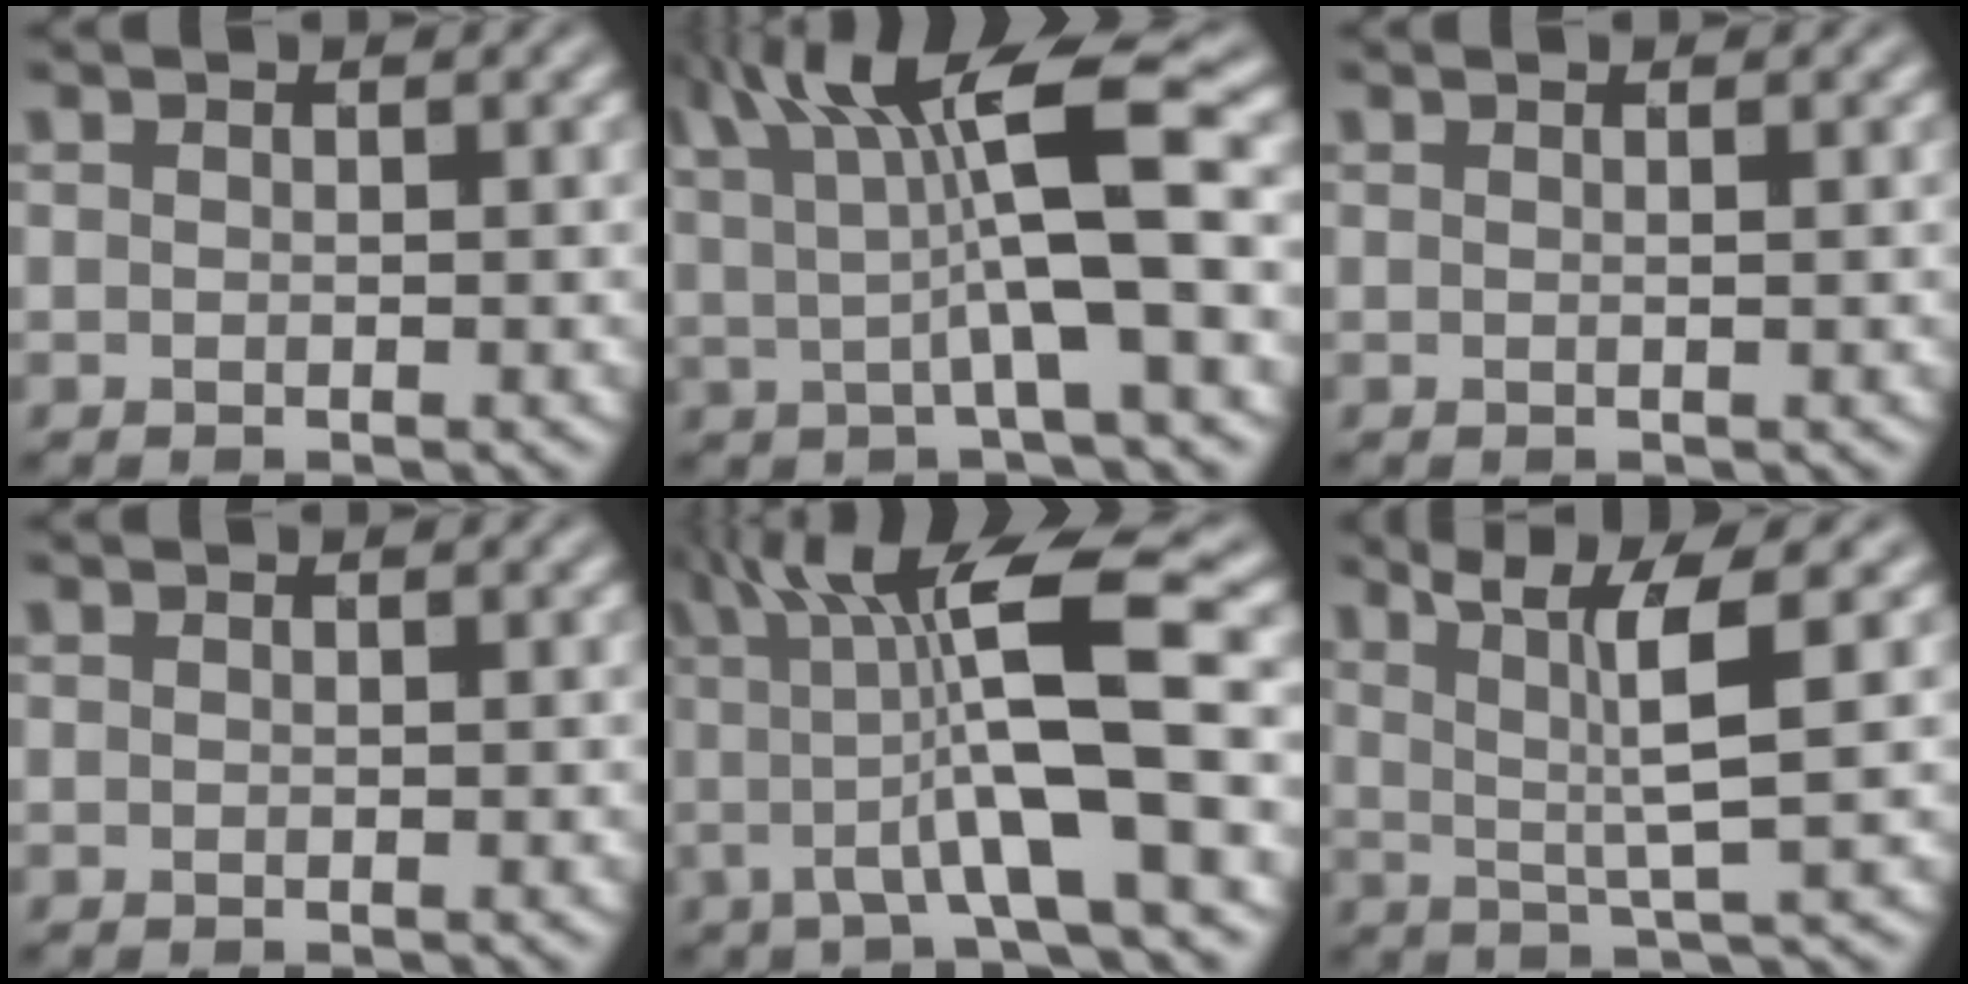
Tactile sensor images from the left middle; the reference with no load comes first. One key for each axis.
{"total": 9.9, "fx": 1.7, "fy": 2.2, "fz": 9.5, "tx": -0.163, "ty": 0.002, "tz": 0.034}
{"total": 1.3, "fx": 0.5, "fy": 0.6, "fz": 1.0, "tx": 0.000, "ty": 0.004, "tz": -0.013}
{"total": 0.0}
{"total": 9.9, "fx": 0.5, "fy": 1.9, "fz": 9.8, "tx": -0.161, "ty": 0.002, "tz": 0.014}
{"total": 5.5, "fx": 1.4, "fy": 0.7, "fz": 5.3, "tx": -0.103, "ty": -0.002, "tz": 0.033}